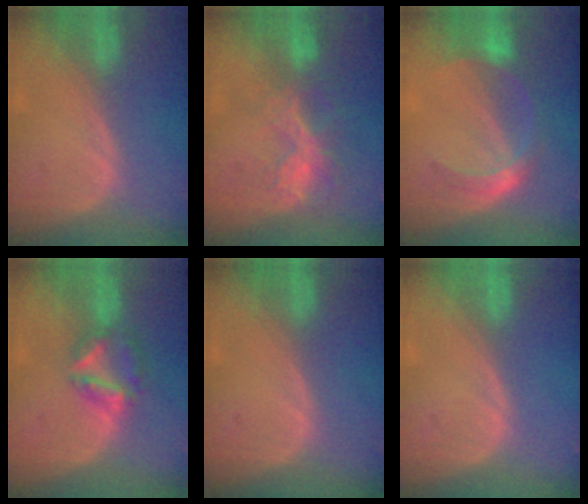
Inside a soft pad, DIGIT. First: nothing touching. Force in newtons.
{"total": 6.8, "press": 5.8, "slide": 3.4}
{"total": 5.7, "press": 5.3, "slide": 2.0}
{"total": 6.1, "press": 5.5, "slide": 2.5}
{"total": 0.0}
{"total": 0.0}